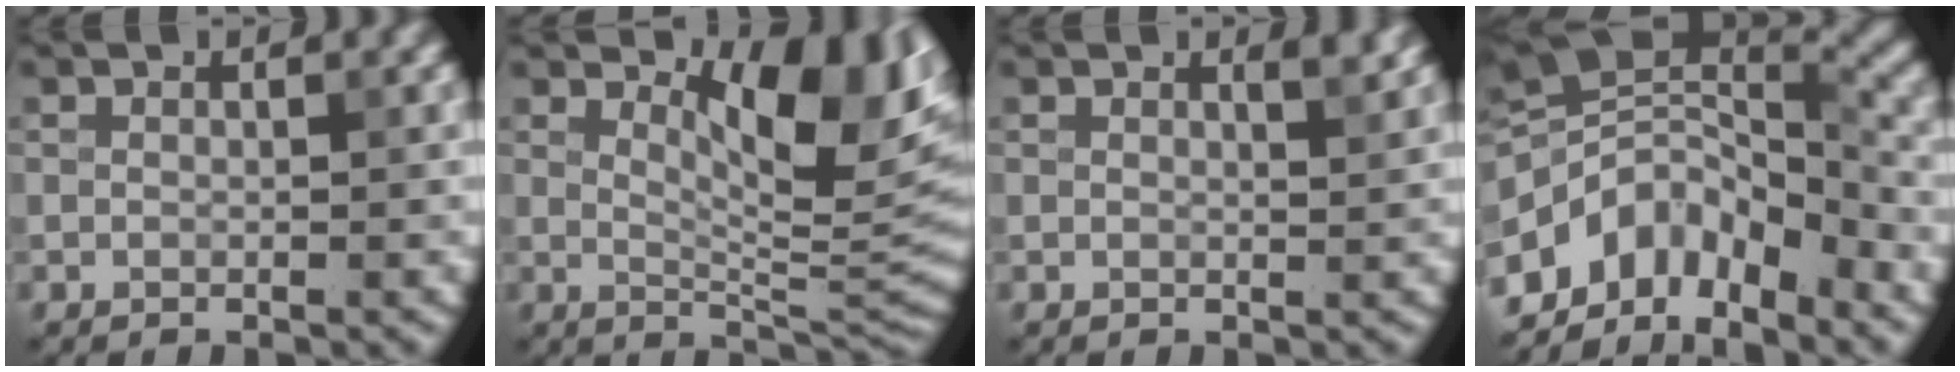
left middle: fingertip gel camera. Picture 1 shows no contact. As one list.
[{"total": 8.5, "force": [3.5, 3.1, 7.0], "torque": [-0.097, -0.011, 0.056]}, {"total": 1.6, "force": [1.2, 0.5, 1.0], "torque": [-0.005, 0.003, 0.015]}, {"total": 7.7, "force": [-4.5, 3.8, 4.9], "torque": [-0.066, 0.012, -0.089]}]